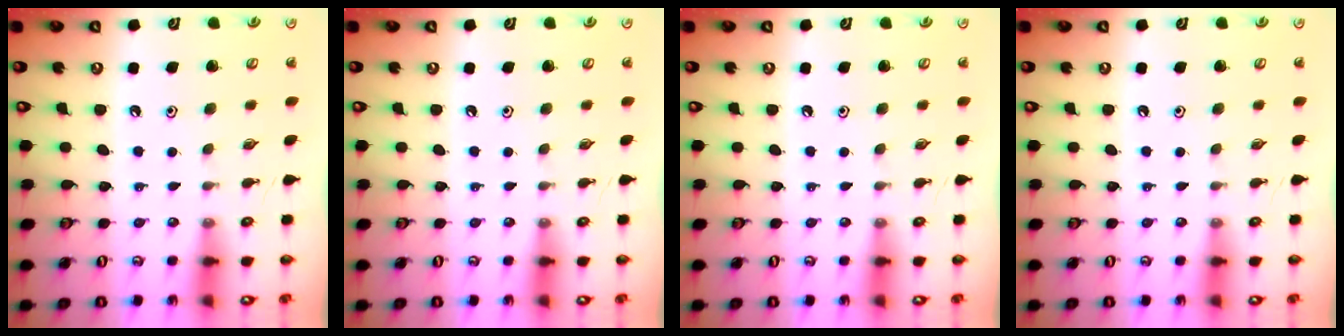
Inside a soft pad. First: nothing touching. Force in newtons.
{"total": 0.0}
{"total": 0.0}
{"total": 0.0}